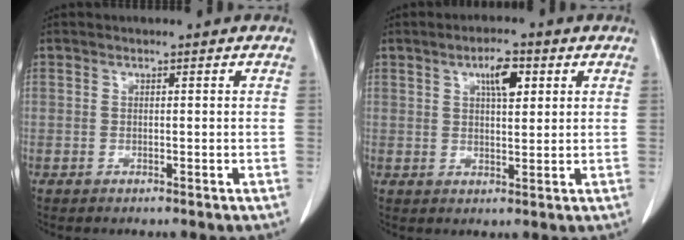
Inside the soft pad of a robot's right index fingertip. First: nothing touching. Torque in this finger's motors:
{"motor_torque": [0.08, 0.08, 0.08, 0.02]}